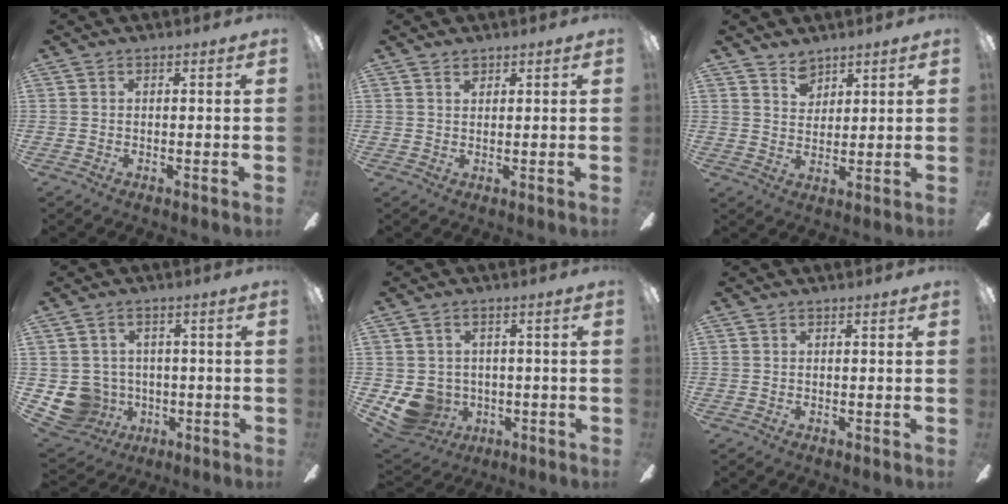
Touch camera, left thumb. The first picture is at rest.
{"total": 1.5, "force": [1.3, 0.7, 0.4], "torque": [-0.001, -0.003, 0.022]}
{"total": 5.0, "force": [4.0, 3.0, 0.8], "torque": [-0.005, -0.017, 0.072]}
{"total": 8.0, "force": [-1.4, 7.7, 2.0], "torque": [-0.088, 0.007, -0.021]}
{"total": 8.0, "force": [-1.6, 7.3, 2.9], "torque": [-0.093, 0.000, -0.028]}
{"total": 0.0}